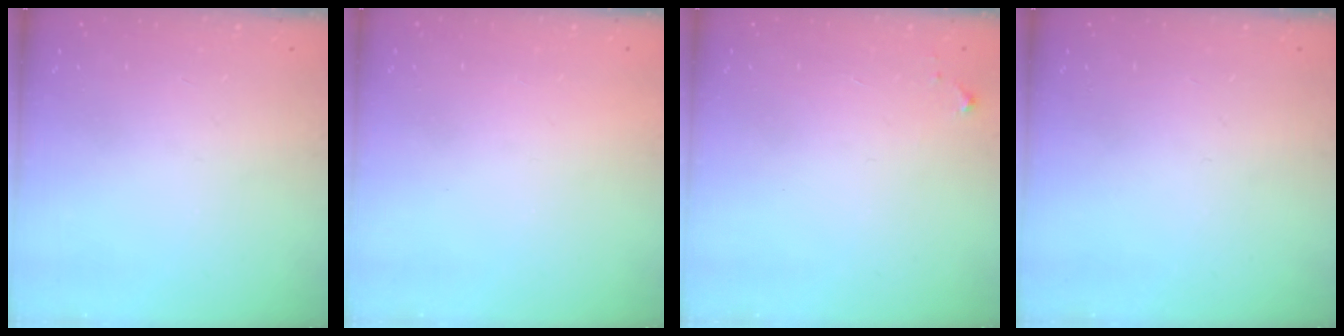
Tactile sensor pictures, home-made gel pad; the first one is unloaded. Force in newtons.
{"total": 1.5, "press": 1.5, "slide": 0.1}
{"total": 4.3, "press": 4.3, "slide": 0.7}
{"total": 0.0}